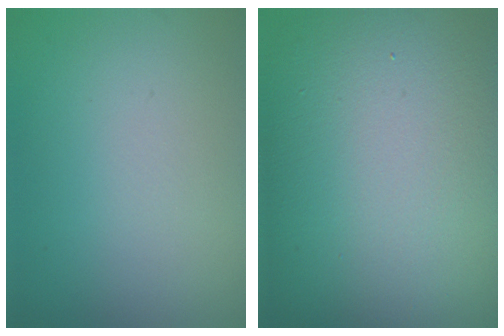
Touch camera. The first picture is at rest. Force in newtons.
{"total": 18.0, "press": 17.9, "slide": 1.2}